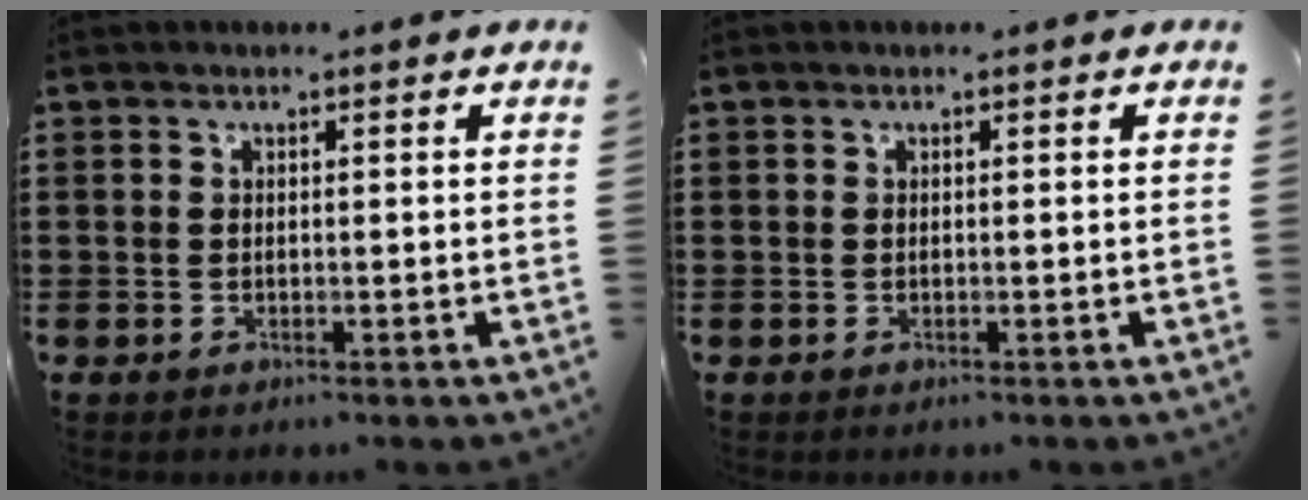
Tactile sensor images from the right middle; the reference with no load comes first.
{"total": 0.0}